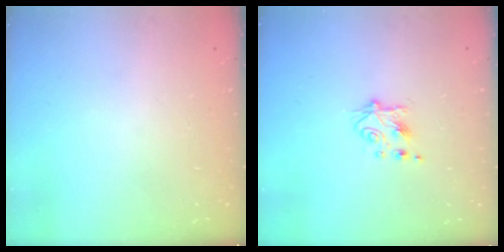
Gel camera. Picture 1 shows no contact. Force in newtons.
{"total": 5.3, "press": 5.2, "slide": 0.8}